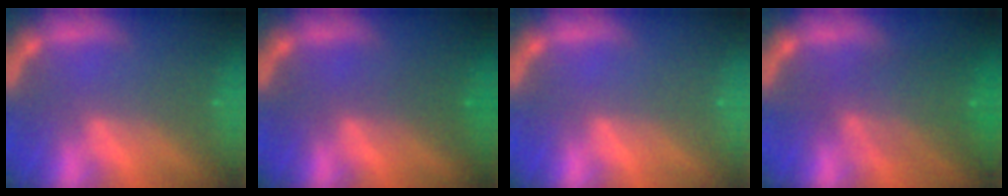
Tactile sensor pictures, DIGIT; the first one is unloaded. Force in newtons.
{"total": 1.5}
{"total": 0.0}
{"total": 6.0}